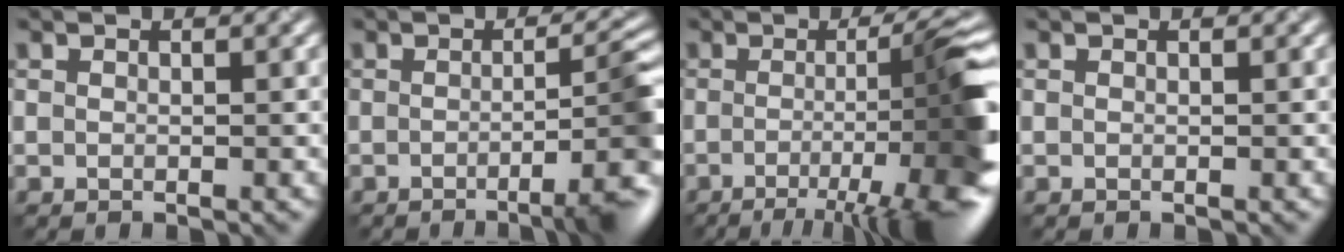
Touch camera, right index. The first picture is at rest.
{"total": 6.6, "force": [-2.0, 1.2, 6.1], "torque": [-0.075, 0.002, -0.031]}
{"total": 11.9, "force": [-3.4, 2.6, 11.1], "torque": [-0.135, -0.003, -0.052]}
{"total": 0.0}